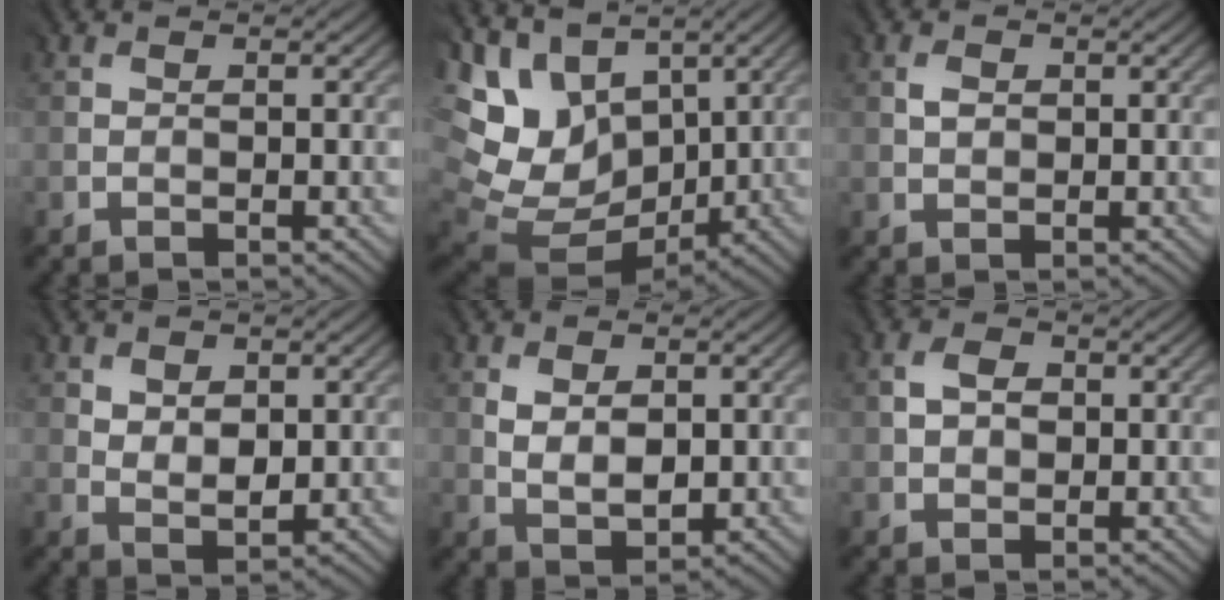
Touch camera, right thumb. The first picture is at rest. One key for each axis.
{"total": 15.2, "fx": 4.4, "fy": 11.3, "fz": 9.2, "tx": -0.254, "ty": -0.004, "tz": 0.111}
{"total": 1.2, "fx": 0.5, "fy": 1.1, "fz": 0.4, "tx": -0.008, "ty": 0.000, "tz": 0.009}
{"total": 3.7, "fx": 1.5, "fy": 2.4, "fz": 2.4, "tx": -0.041, "ty": -0.004, "tz": 0.029}
{"total": 3.9, "fx": 1.0, "fy": 2.5, "fz": 2.9, "tx": -0.052, "ty": -0.005, "tz": 0.022}
{"total": 2.9, "fx": 0.7, "fy": 2.2, "fz": 1.7, "tx": -0.034, "ty": 0.002, "tz": 0.011}